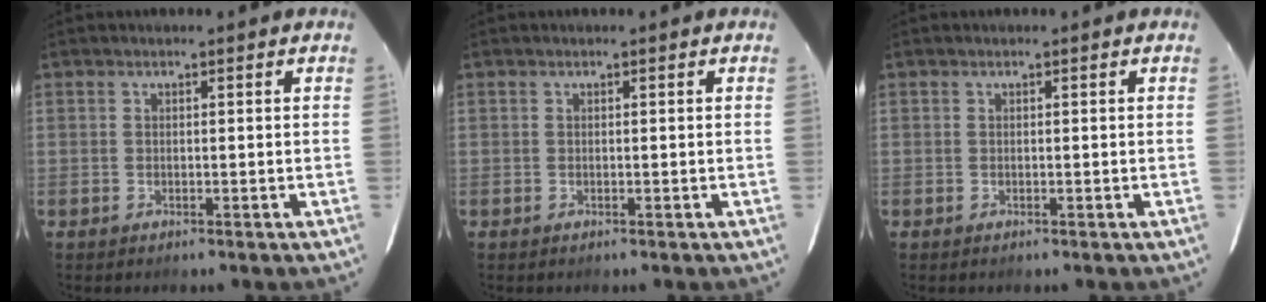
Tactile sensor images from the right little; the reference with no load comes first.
{"total": 0.0}
{"total": 0.0}